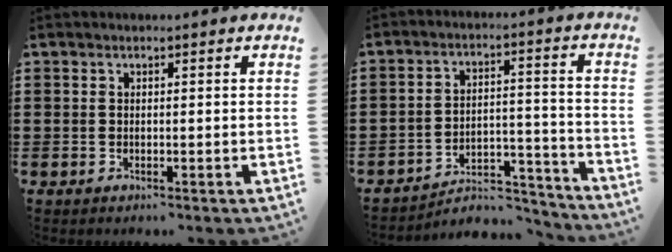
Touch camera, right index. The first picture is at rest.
{"total": 5.7, "force": [-5.2, 1.6, 1.4], "torque": [-0.021, 0.014, -0.103]}